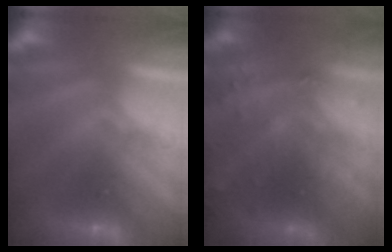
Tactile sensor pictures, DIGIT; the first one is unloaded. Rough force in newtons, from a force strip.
{"total": 8.1}